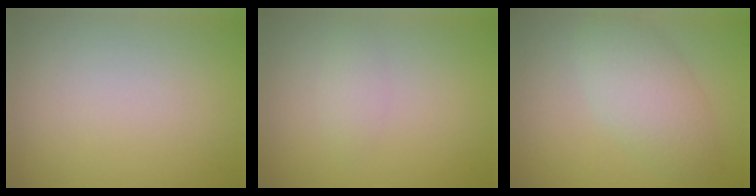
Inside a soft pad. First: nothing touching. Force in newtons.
{"total": 1.2, "press": 1.2, "slide": 0.1}
{"total": 4.1, "press": 4.1, "slide": 0.2}